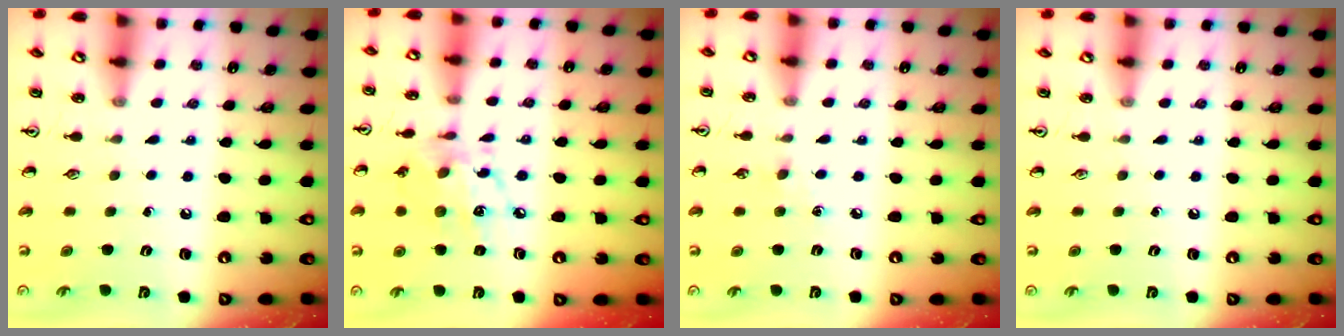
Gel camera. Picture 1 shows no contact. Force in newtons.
{"total": 11.3, "press": 11.3, "slide": 0.7}
{"total": 4.1, "press": 4.1, "slide": 0.6}
{"total": 0.0}